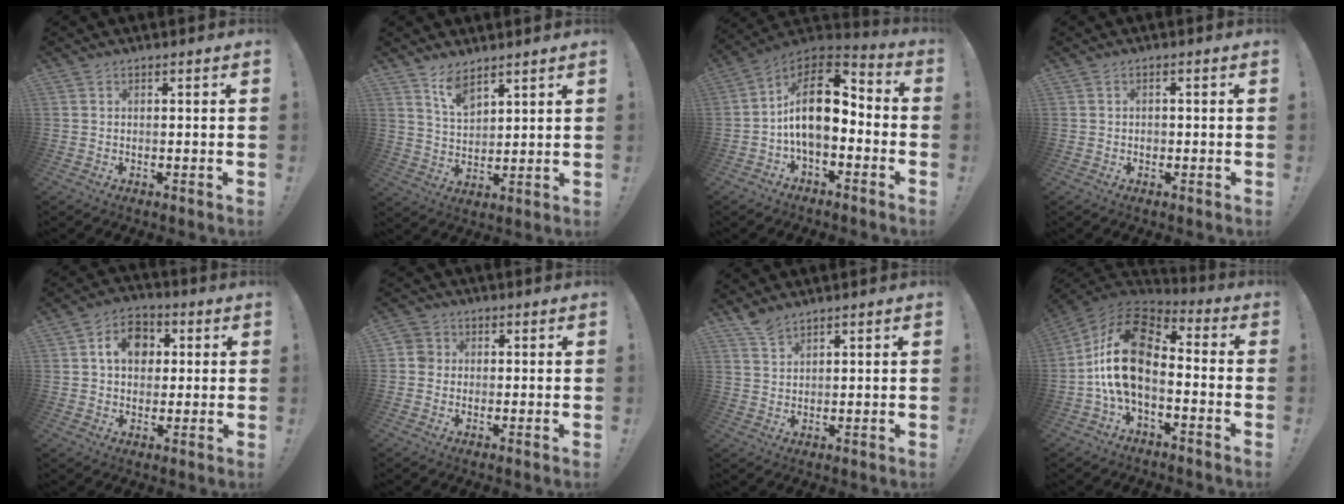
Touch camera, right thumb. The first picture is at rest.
{"total": 7.4, "force": [6.0, 2.9, 3.3], "torque": [-0.063, -0.038, 0.111]}
{"total": 15.2, "force": [0.5, 8.2, 12.8], "torque": [-0.215, 0.003, 0.009]}
{"total": 1.2, "force": [-0.5, 1.0, 0.4], "torque": [0.002, 0.000, -0.010]}
{"total": 10.5, "force": [2.8, 8.3, 5.7], "torque": [-0.084, 0.003, 0.053]}
{"total": 3.5, "force": [0.1, 3.3, 1.2], "torque": [-0.019, 0.011, 0.003]}
{"total": 4.1, "force": [3.7, 1.2, 1.4], "torque": [-0.018, -0.025, 0.067]}
{"total": 17.7, "force": [-0.1, 10.1, 14.5], "torque": [-0.280, 0.008, 0.000]}